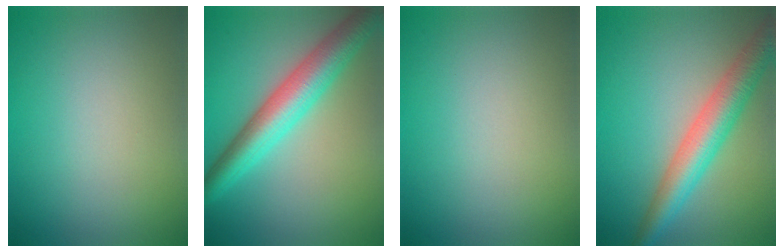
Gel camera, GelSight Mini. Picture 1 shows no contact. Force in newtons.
{"total": 6.5, "press": 6.5, "slide": 0.0}
{"total": 0.0}
{"total": 5.9, "press": 5.9, "slide": 0.2}